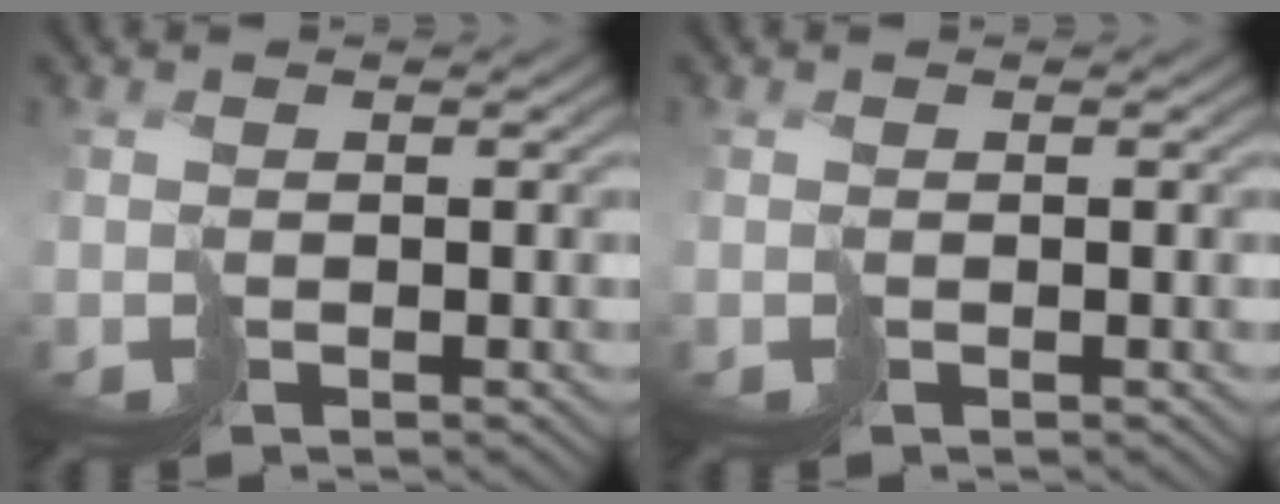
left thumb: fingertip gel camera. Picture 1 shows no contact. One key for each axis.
{"total": 0.0}